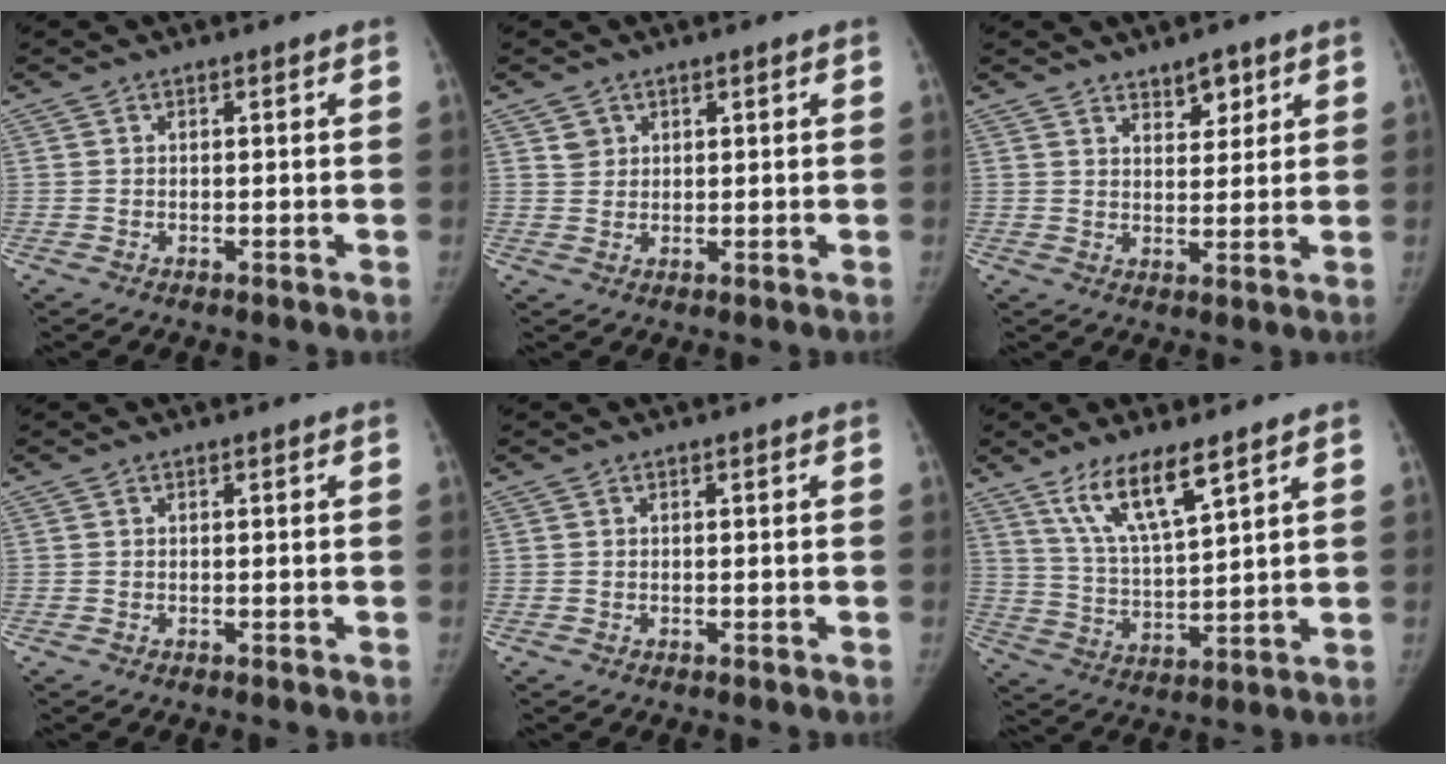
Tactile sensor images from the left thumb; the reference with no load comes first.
{"total": 2.0, "force": [1.2, 1.6, 0.1], "torque": [0.016, -0.006, 0.017]}
{"total": 4.2, "force": [2.8, 2.3, 2.1], "torque": [-0.004, -0.019, 0.045]}
{"total": 0.0}
{"total": 0.0}
{"total": 10.8, "force": [7.0, 2.5, 7.9], "torque": [-0.140, -0.038, 0.143]}